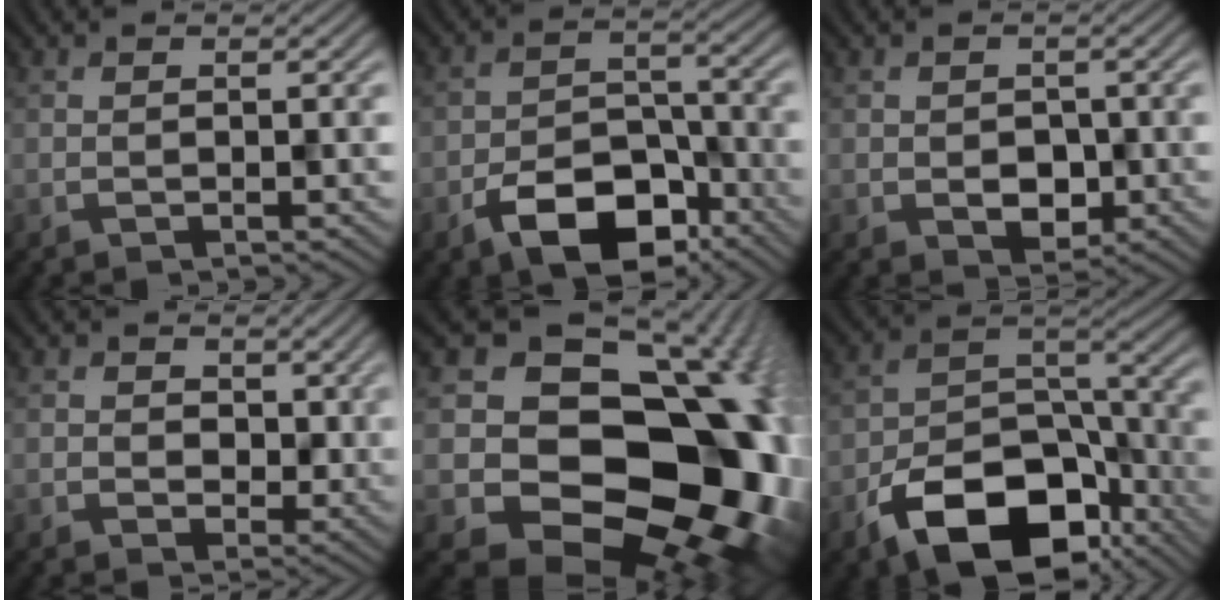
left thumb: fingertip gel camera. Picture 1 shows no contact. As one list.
[{"total": 10.1, "force": [-5.9, 5.6, 6.0], "torque": [-0.097, -0.008, -0.106]}, {"total": 3.2, "force": [-0.6, 2.5, 1.9], "torque": [-0.039, -0.011, -0.008]}, {"total": 4.4, "force": [1.0, 3.5, 2.4], "torque": [-0.057, -0.011, 0.011]}, {"total": 22.1, "force": [-2.5, 17.1, 13.8], "torque": [-0.195, -0.053, -0.018]}, {"total": 14.5, "force": [-8.4, 8.0, 8.6], "torque": [-0.154, -0.020, -0.150]}]